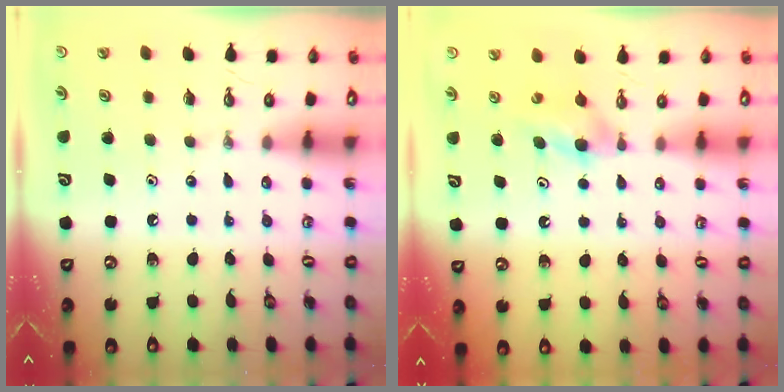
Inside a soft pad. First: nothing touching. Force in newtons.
{"total": 4.1, "press": 4.0, "slide": 0.9}